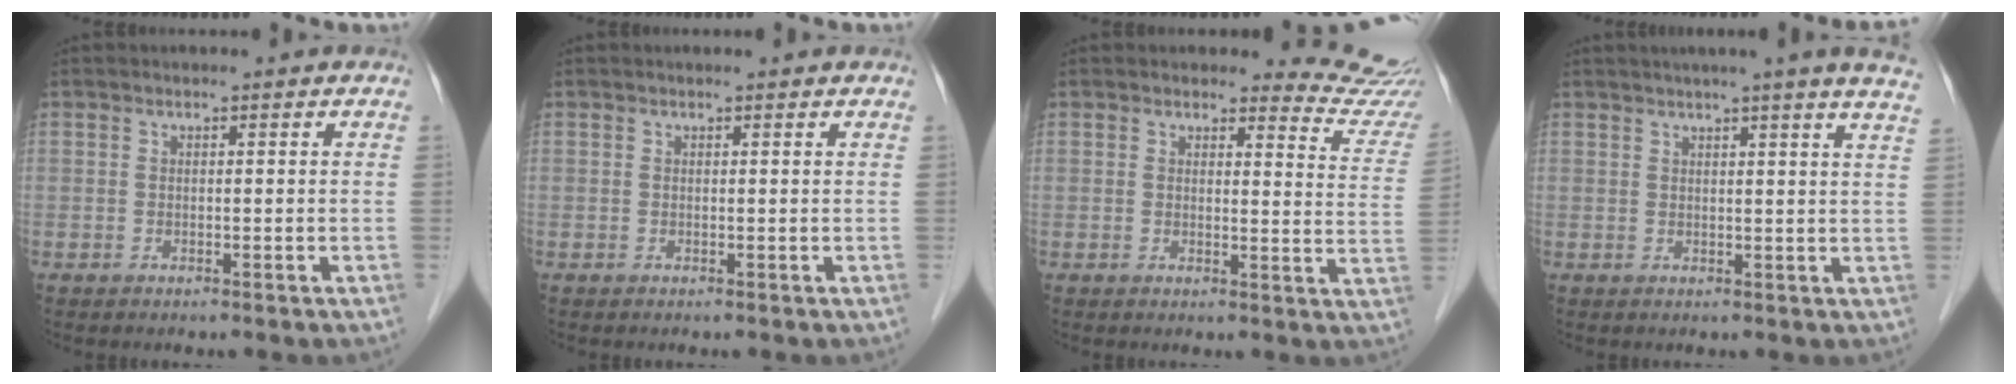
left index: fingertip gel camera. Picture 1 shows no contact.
{"total": 0.6, "force": [0.6, 0.0, 0.2], "torque": [-0.005, 0.003, 0.007]}
{"total": 8.6, "force": [8.5, 0.8, -0.2], "torque": [0.023, -0.078, 0.063]}
{"total": 12.2, "force": [10.2, -1.0, 6.7], "torque": [-0.092, -0.004, 0.106]}